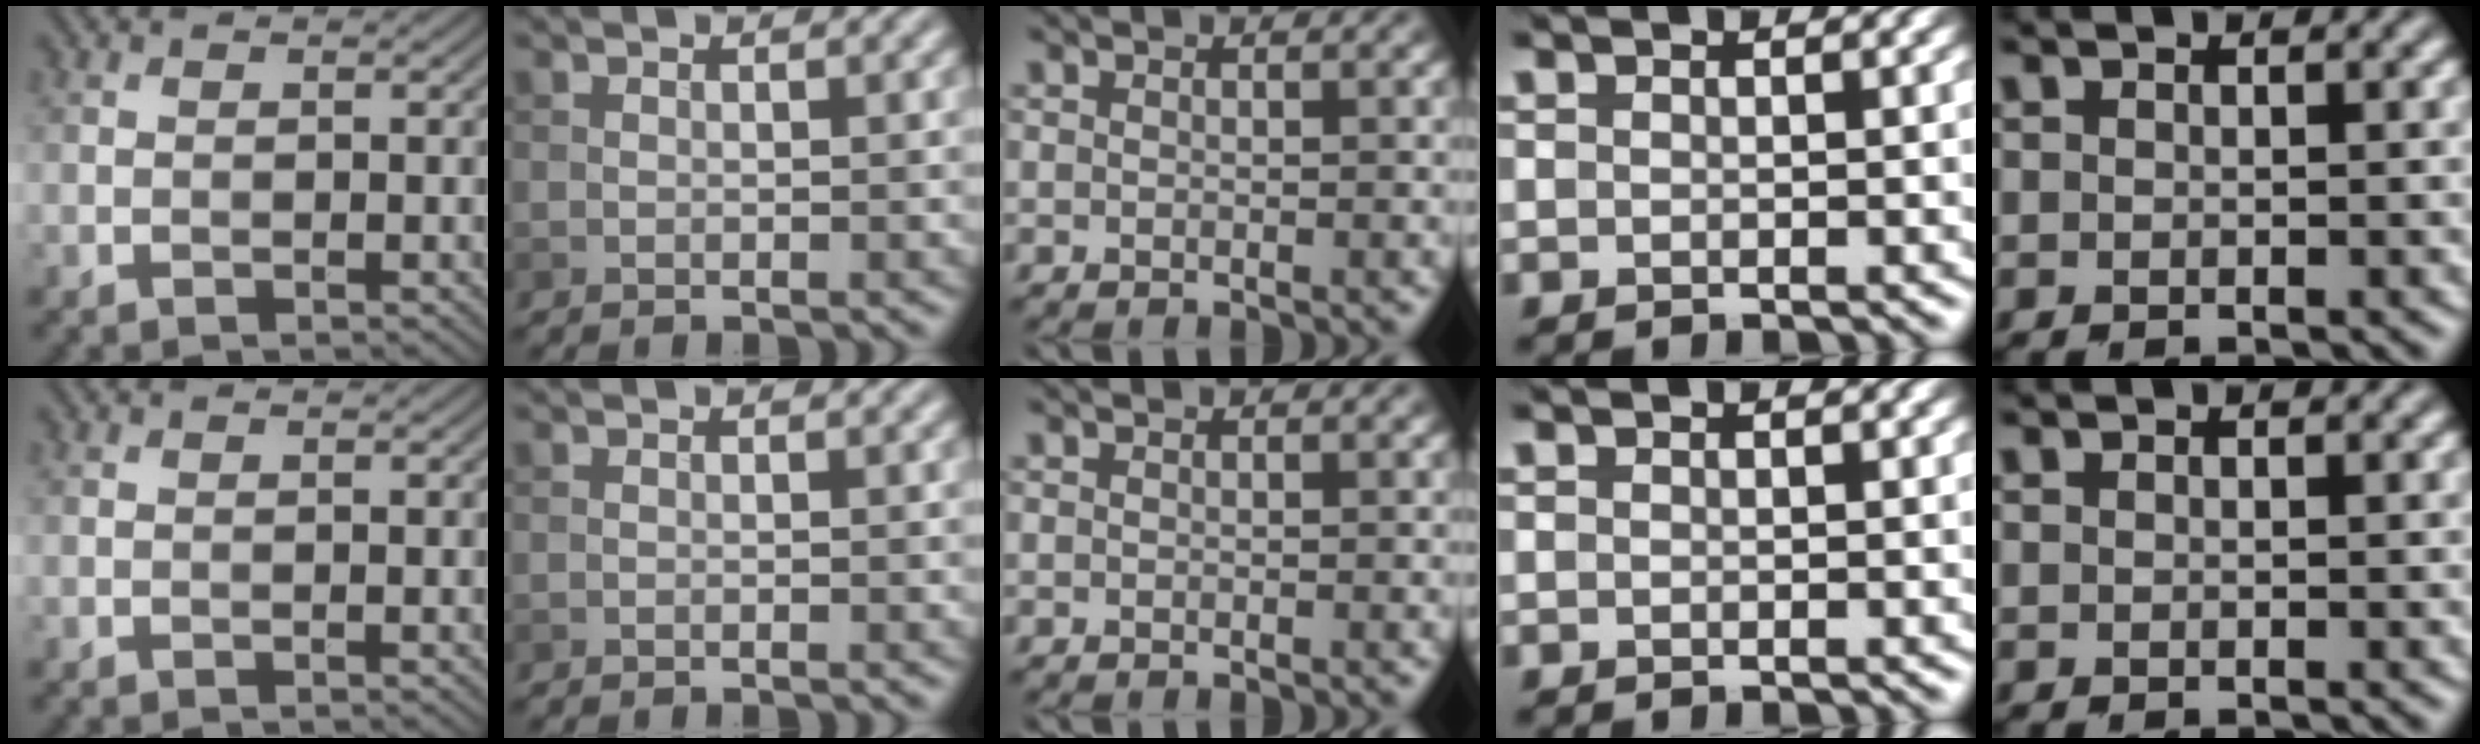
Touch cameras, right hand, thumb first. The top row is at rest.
{}